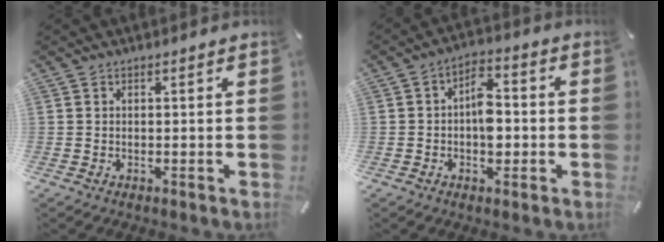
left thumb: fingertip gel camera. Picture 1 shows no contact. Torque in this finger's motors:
{"motor_torque": [1.33, 1.30, 0.91, 0.11, 0.07]}